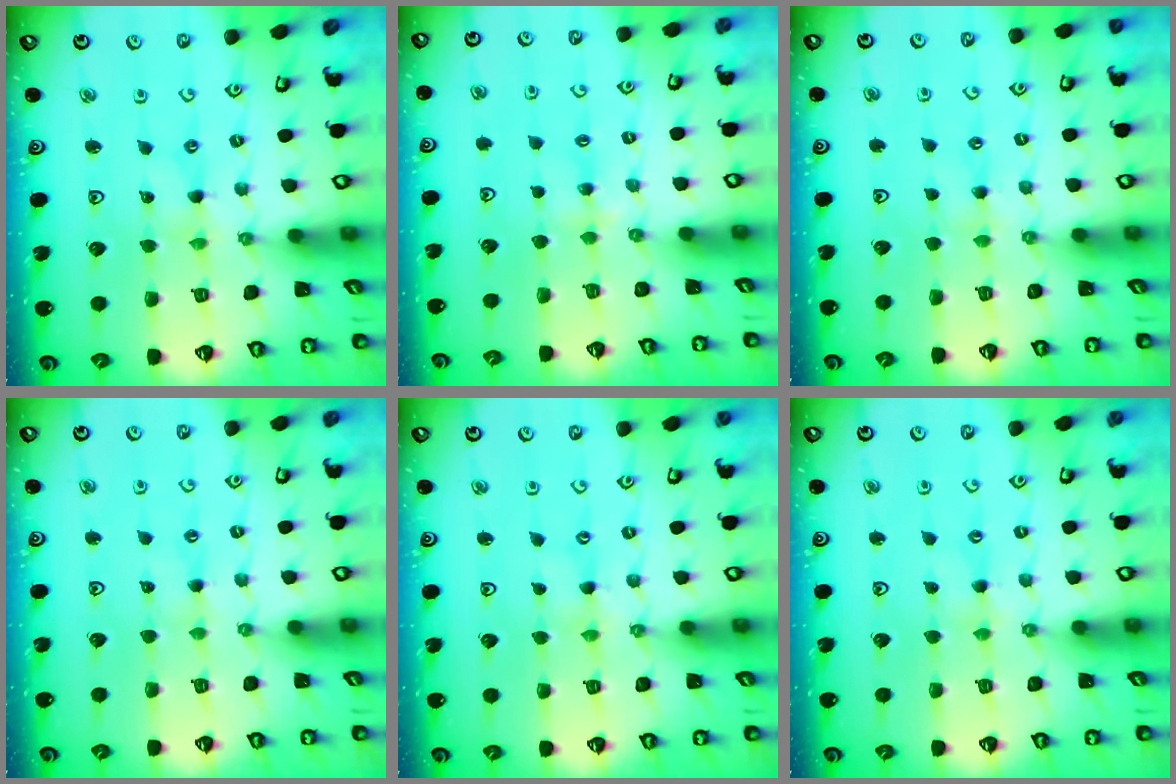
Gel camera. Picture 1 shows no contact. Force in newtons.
{"total": 3.0, "press": 3.0, "slide": 0.5}
{"total": 1.6, "press": 1.5, "slide": 0.4}
{"total": 1.4, "press": 1.4, "slide": 0.2}
{"total": 0.0}
{"total": 1.8, "press": 1.8, "slide": 0.4}